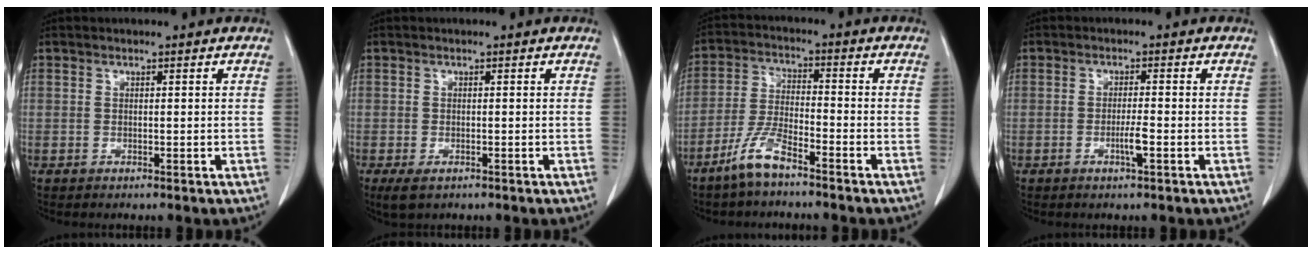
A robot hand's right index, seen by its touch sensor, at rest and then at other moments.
{"total": 2.6, "force": [-1.5, 1.2, 1.8], "torque": [-0.036, -0.007, -0.017]}
{"total": 6.8, "force": [-5.0, 1.0, 4.5], "torque": [-0.102, -0.008, -0.103]}
{"total": 2.5, "force": [-1.0, -0.1, 2.3], "torque": [-0.046, -0.003, -0.018]}